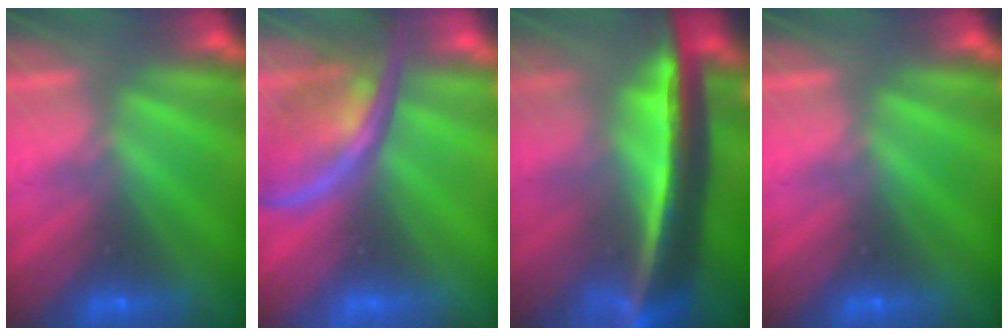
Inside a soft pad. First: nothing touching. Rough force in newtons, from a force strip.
{"total": 2.7}
{"total": 6.9}
{"total": 0.0}